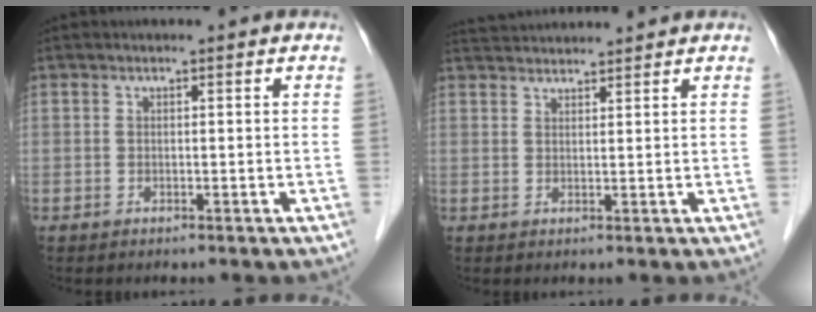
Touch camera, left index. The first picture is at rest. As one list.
[{"total": 6.1, "force": [5.9, 0.2, 1.2], "torque": [-0.027, 0.038, 0.096]}]